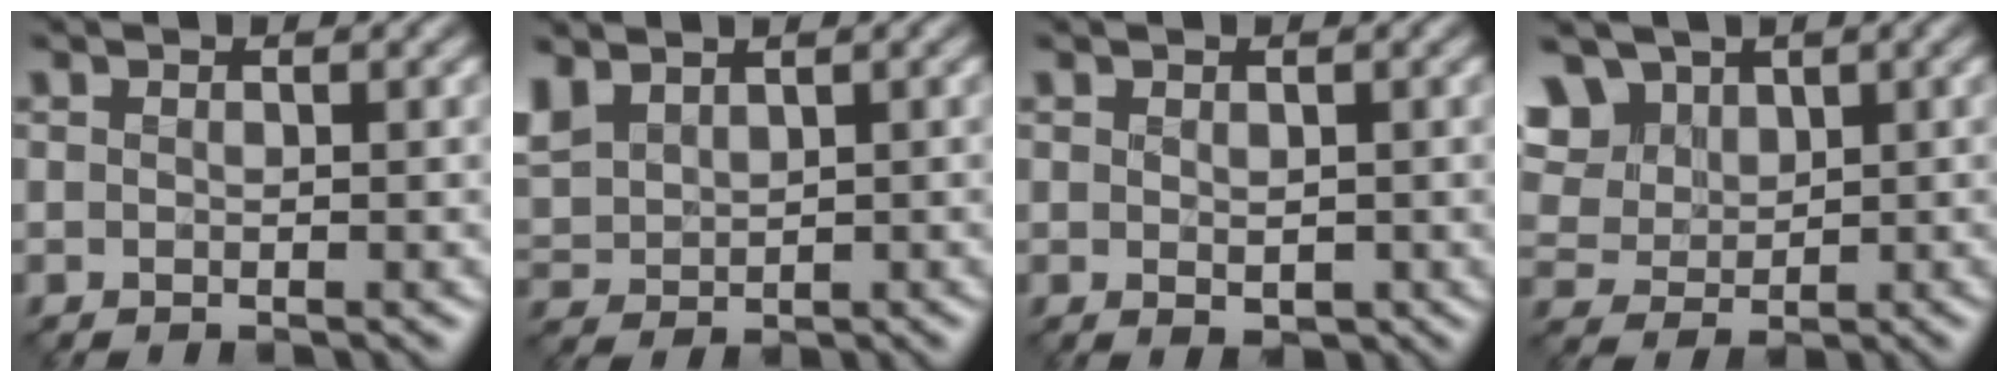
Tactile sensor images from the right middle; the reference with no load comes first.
{"total": 3.8, "force": [2.5, 2.4, 1.6], "torque": [-0.058, 0.008, 0.055]}
{"total": 1.2, "force": [-0.1, 0.8, 0.9], "torque": [-0.013, -0.003, 0.001]}
{"total": 7.9, "force": [4.1, 5.7, 3.7], "torque": [-0.096, 0.017, 0.065]}